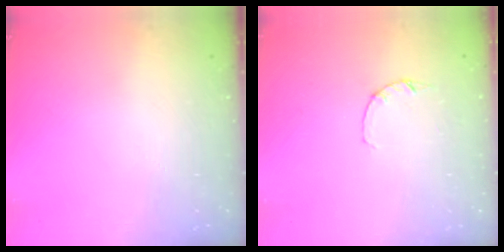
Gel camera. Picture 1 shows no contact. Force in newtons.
{"total": 1.2, "press": 1.1, "slide": 0.3}